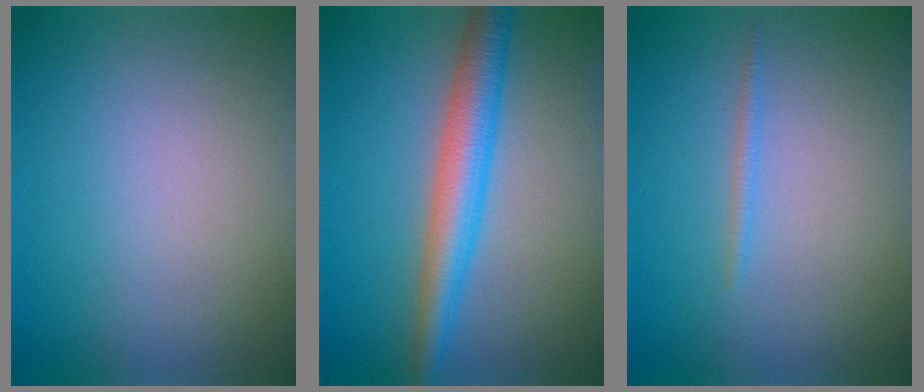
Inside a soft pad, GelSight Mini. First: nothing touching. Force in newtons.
{"total": 5.0, "press": 5.0, "slide": 0.1}
{"total": 0.7, "press": 0.7, "slide": 0.1}